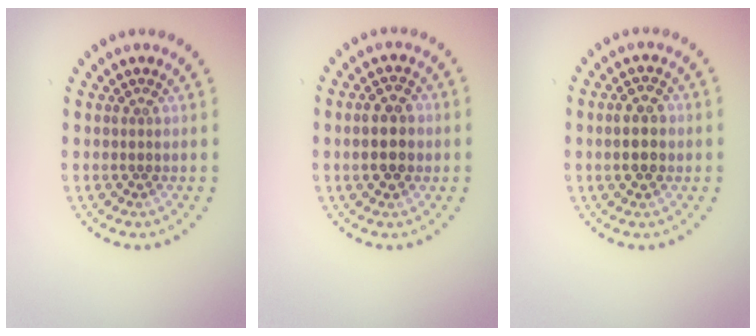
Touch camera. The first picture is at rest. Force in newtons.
{"total": 3.2, "press": 3.2, "slide": 0.1}
{"total": 2.6, "press": 2.6, "slide": 0.0}